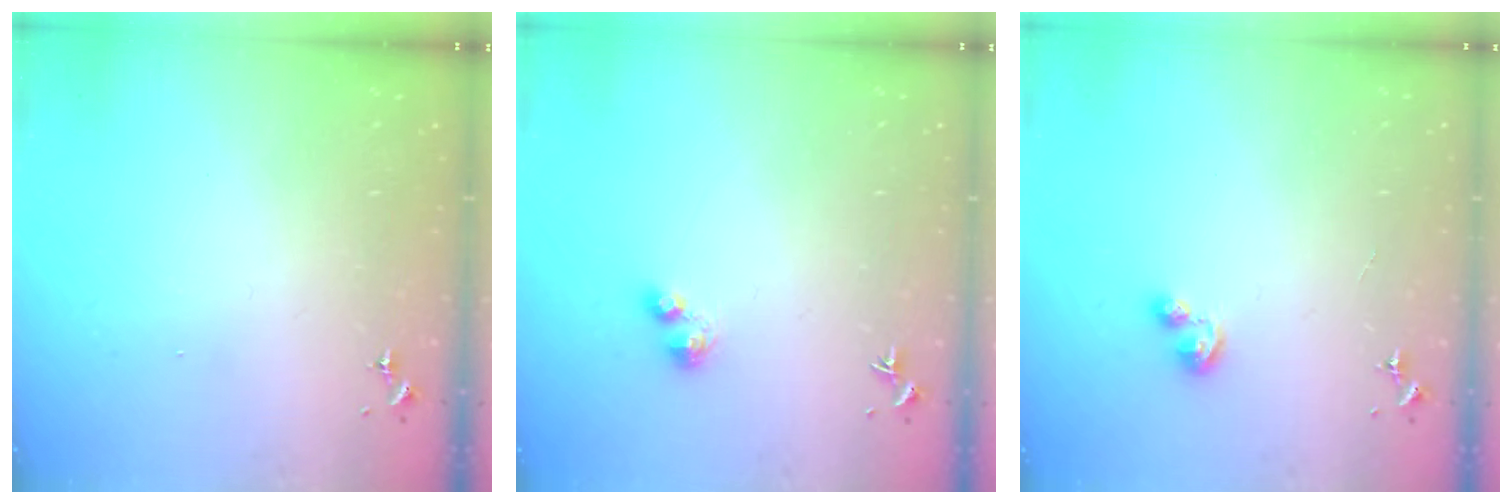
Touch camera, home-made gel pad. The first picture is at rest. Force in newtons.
{"total": 4.0, "press": 3.9, "slide": 0.6}
{"total": 3.1, "press": 3.1, "slide": 0.3}